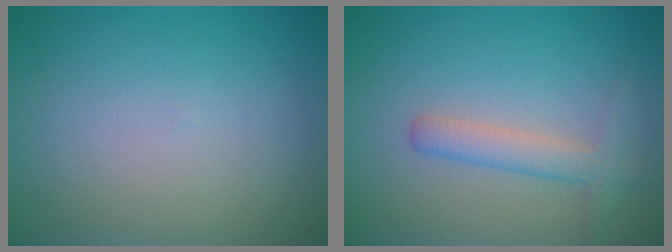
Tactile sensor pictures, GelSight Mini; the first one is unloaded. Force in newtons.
{"total": 2.7, "press": 2.7, "slide": 0.1}